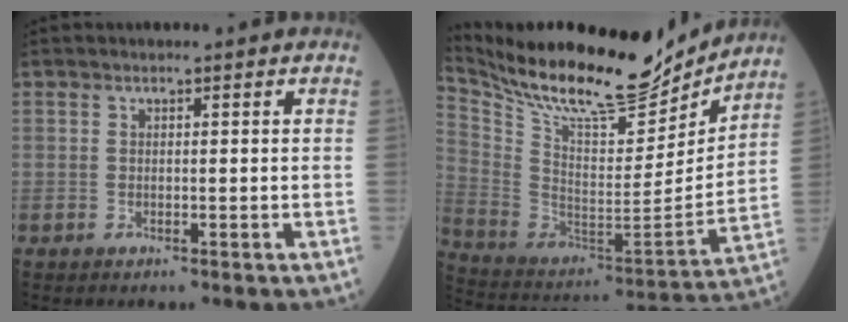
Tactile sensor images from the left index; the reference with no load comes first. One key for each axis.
{"total": 23.6, "fx": 20.9, "fy": 4.8, "fz": 9.8, "tx": -0.195, "ty": -0.041, "tz": 0.338}